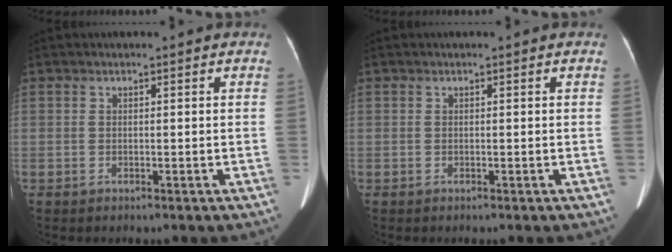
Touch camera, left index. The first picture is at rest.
{"total": 0.0}